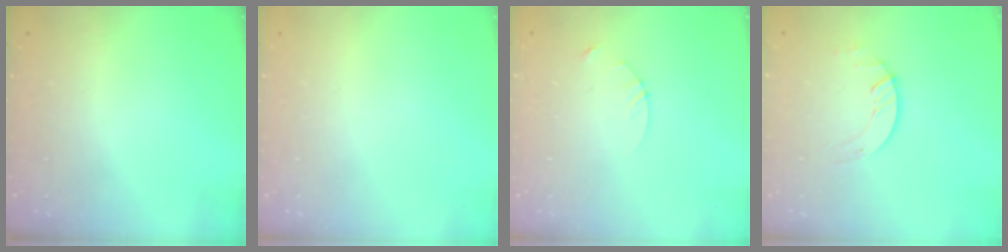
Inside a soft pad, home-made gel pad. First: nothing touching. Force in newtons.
{"total": 0.0}
{"total": 3.2, "press": 3.2, "slide": 0.3}
{"total": 2.0, "press": 2.0, "slide": 0.2}